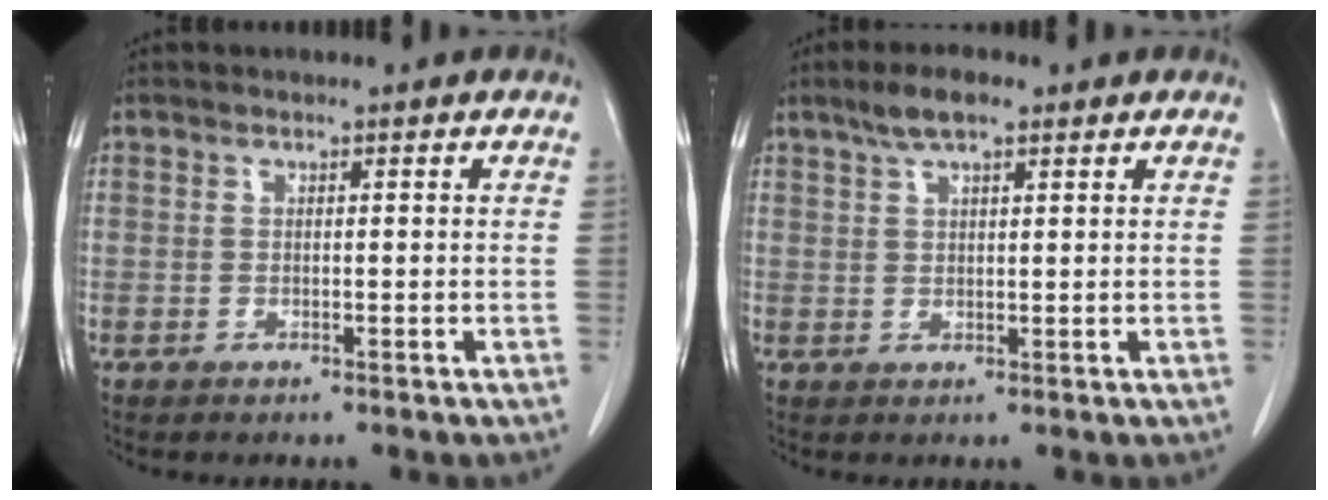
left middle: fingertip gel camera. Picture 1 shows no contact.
{"total": 4.4, "force": [2.9, 1.1, 3.0], "torque": [-0.062, 0.014, 0.054]}